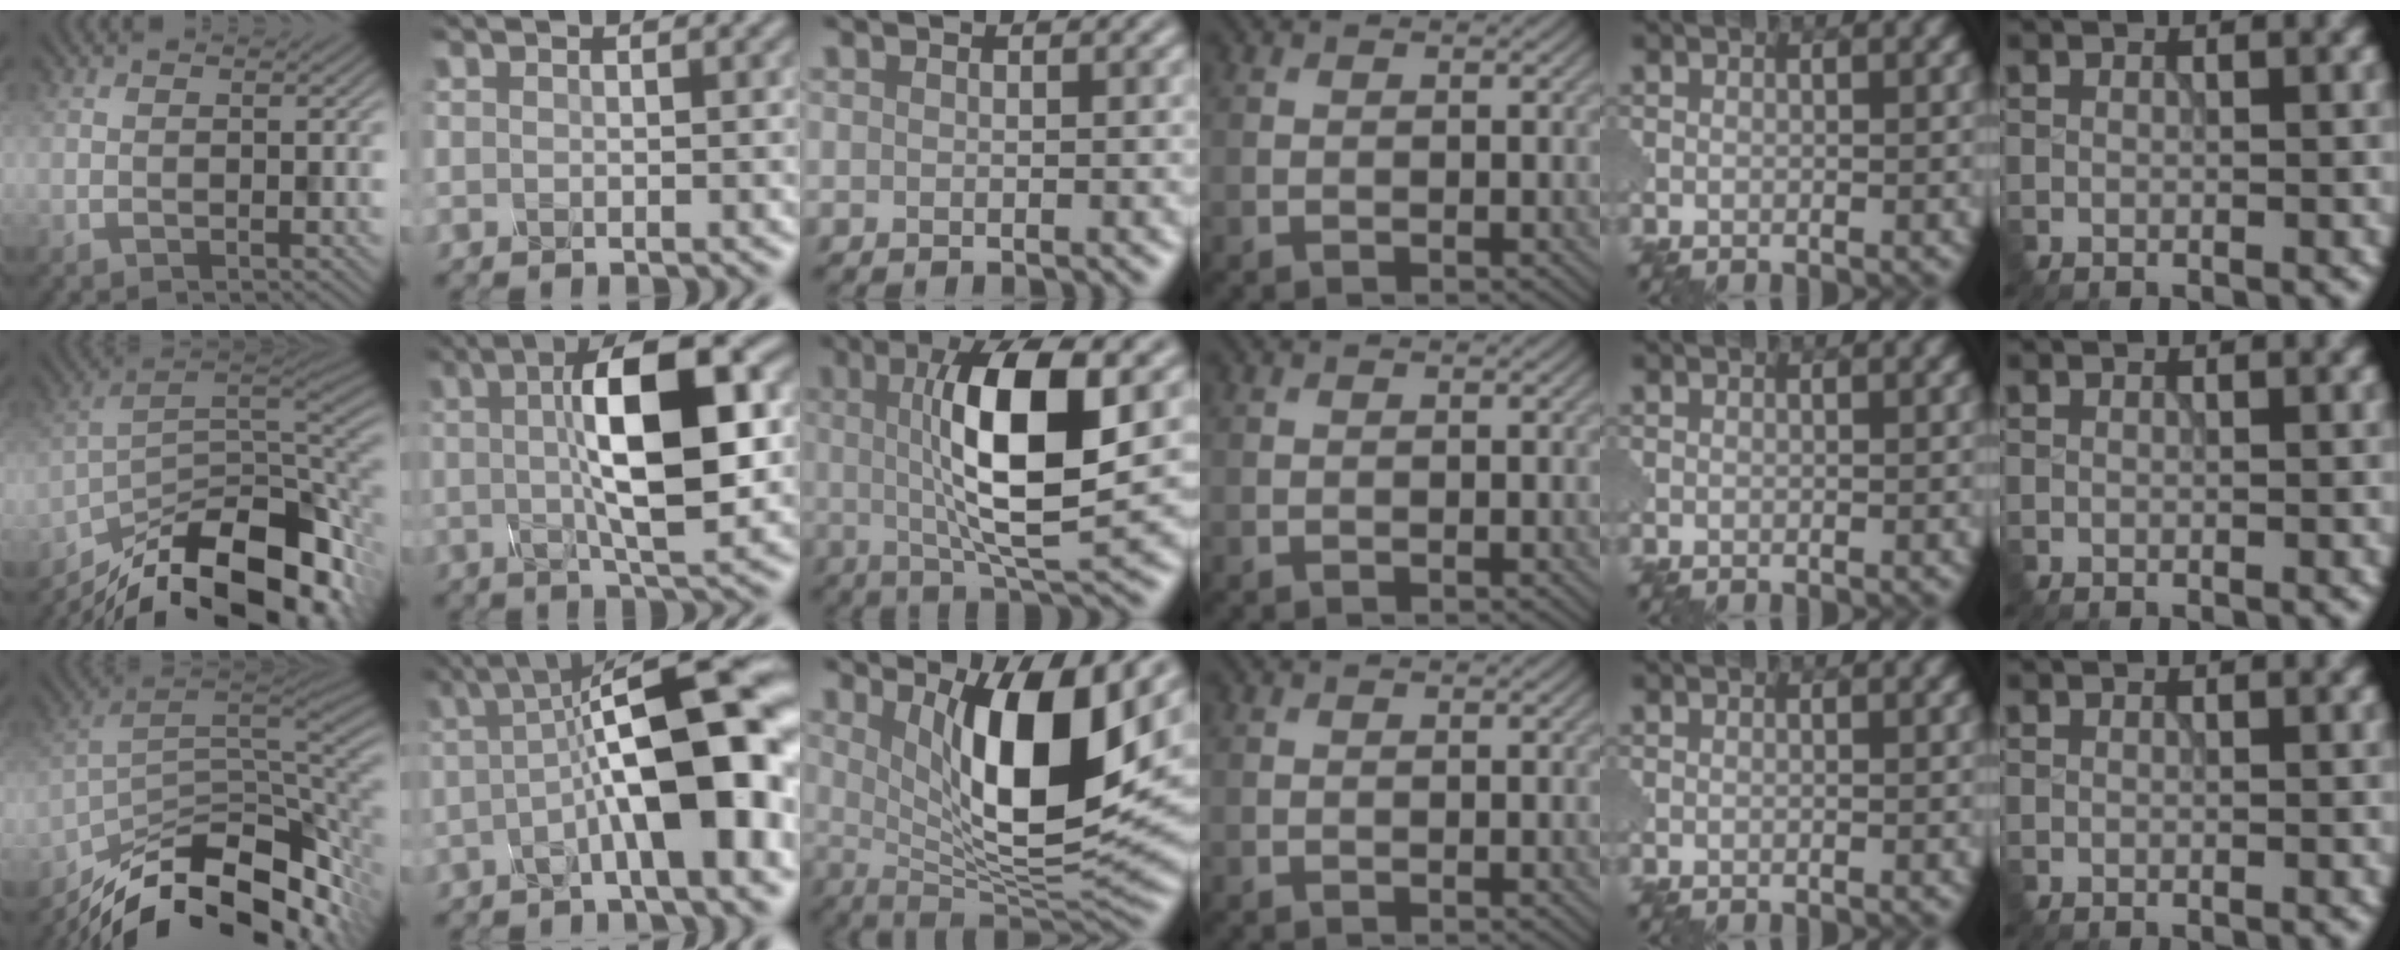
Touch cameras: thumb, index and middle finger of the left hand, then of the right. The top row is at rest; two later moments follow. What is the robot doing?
{"motion": "assemble", "object": "glue stick"}